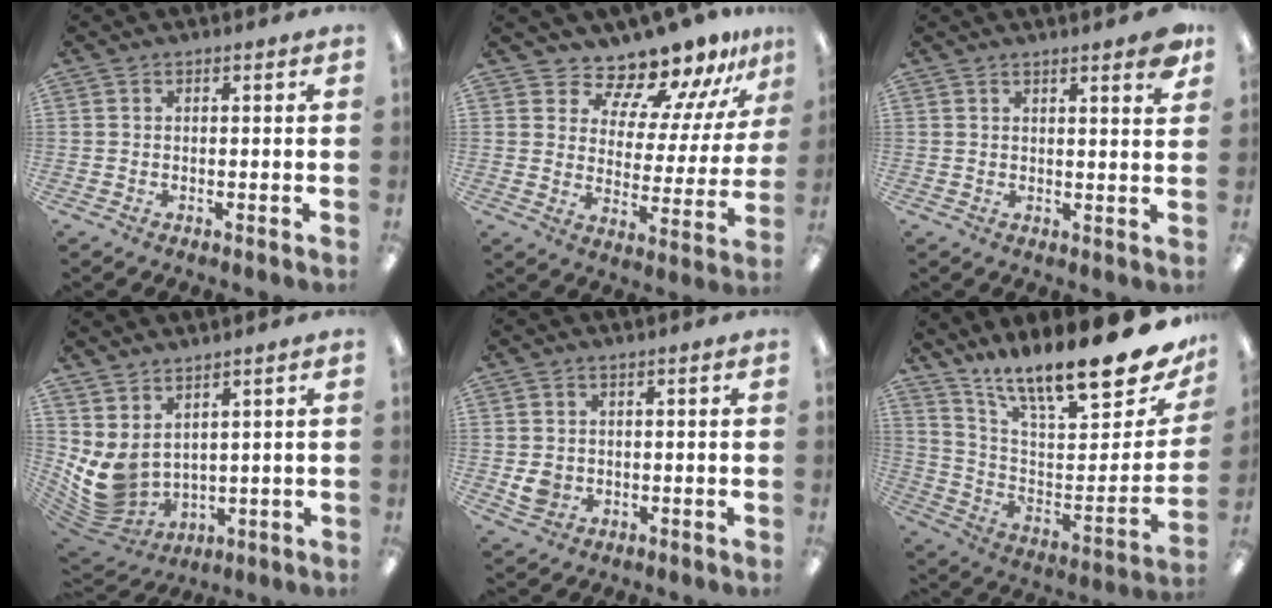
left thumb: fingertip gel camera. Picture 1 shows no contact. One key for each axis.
{"total": 12.5, "fx": 11.9, "fy": 3.1, "fz": 2.4, "tx": -0.050, "ty": -0.114, "tz": 0.210}
{"total": 4.7, "fx": 3.5, "fy": 0.6, "fz": 3.1, "tx": -0.036, "ty": -0.024, "tz": 0.055}
{"total": 7.6, "fx": 2.7, "fy": 5.4, "fz": 4.7, "tx": -0.126, "ty": -0.032, "tz": 0.062}
{"total": 3.5, "fx": 0.3, "fy": 3.0, "fz": 1.8, "tx": -0.023, "ty": -0.005, "tz": 0.003}
{"total": 18.2, "fx": 14.4, "fy": 2.9, "fz": 10.8, "tx": -0.157, "ty": -0.115, "tz": 0.232}